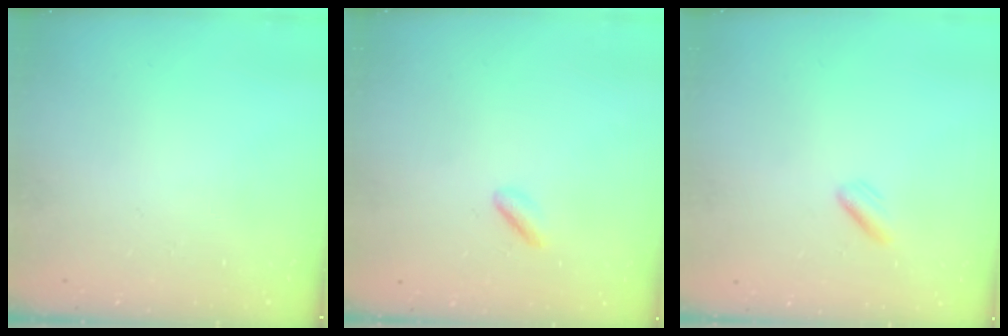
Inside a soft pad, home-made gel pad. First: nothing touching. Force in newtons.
{"total": 1.8, "press": 1.7, "slide": 0.7}
{"total": 2.0, "press": 1.9, "slide": 0.7}